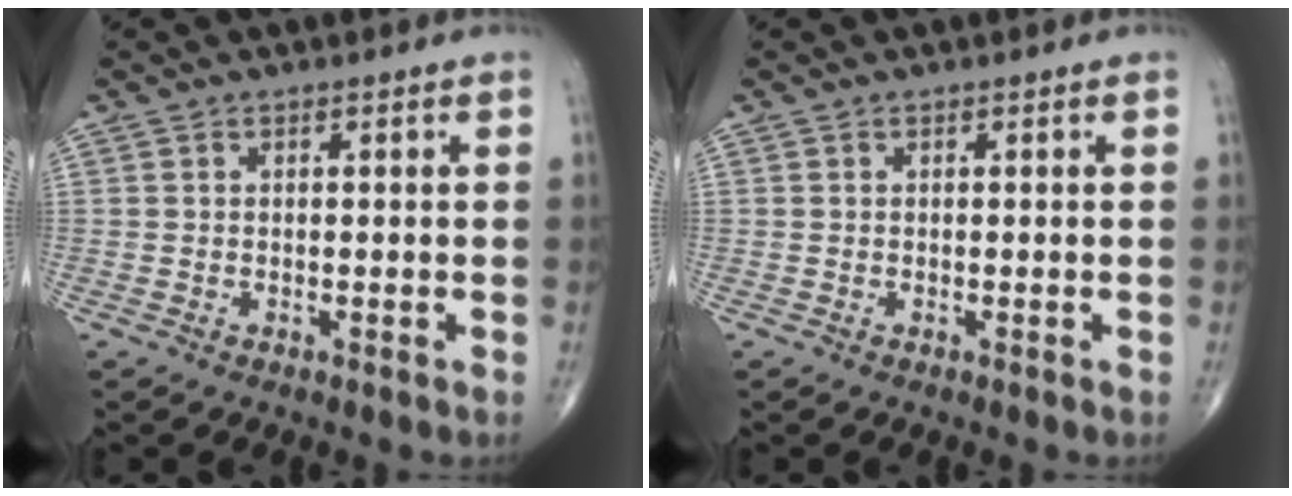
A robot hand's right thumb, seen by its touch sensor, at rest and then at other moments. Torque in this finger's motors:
{"motor_torque": [0.00, 0.00, 0.00, 0.00, 0.00]}